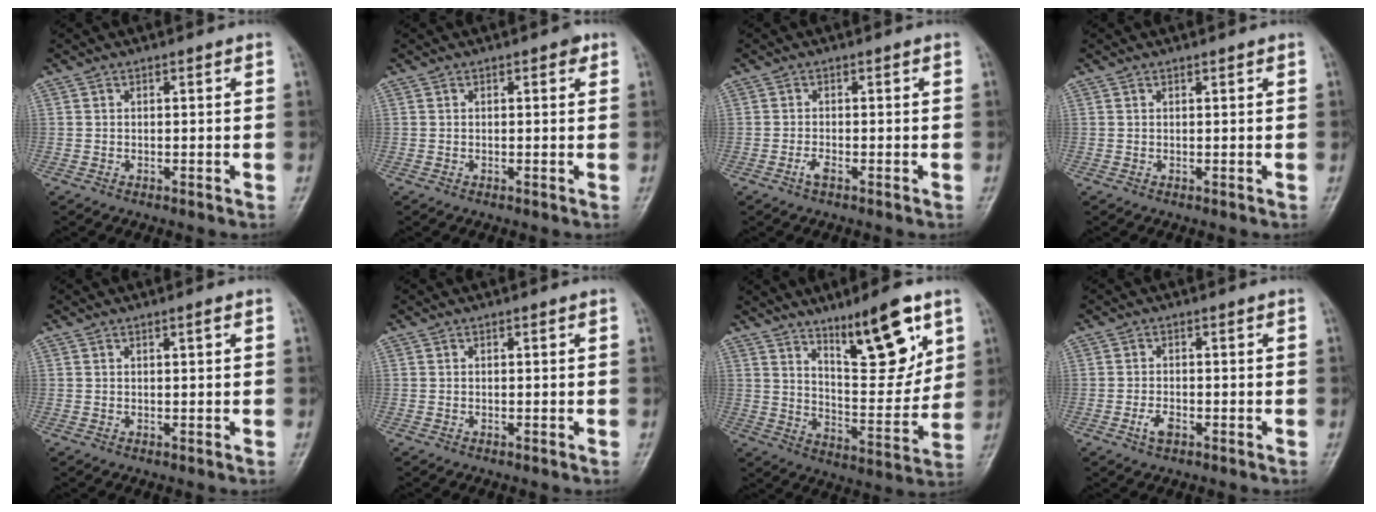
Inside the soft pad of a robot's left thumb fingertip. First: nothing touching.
{"total": 1.4, "force": [0.6, 0.7, 1.0], "torque": [-0.005, 0.000, 0.006]}
{"total": 1.4, "force": [-0.8, 0.4, 1.1], "torque": [-0.026, 0.002, -0.017]}
{"total": 0.0}
{"total": 0.7, "force": [0.3, 0.0, 0.6], "torque": [-0.009, 0.000, 0.006]}
{"total": 0.0}
{"total": 15.6, "force": [9.0, 4.5, 11.9], "torque": [-0.148, -0.061, 0.153]}
{"total": 2.3, "force": [-1.1, 1.2, 1.7], "torque": [-0.035, 0.005, -0.020]}